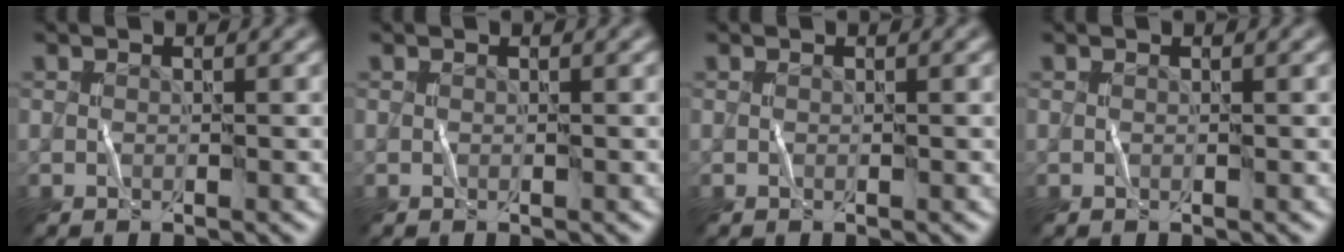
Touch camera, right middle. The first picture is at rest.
{"total": 0.0}
{"total": 0.0}
{"total": 0.0}